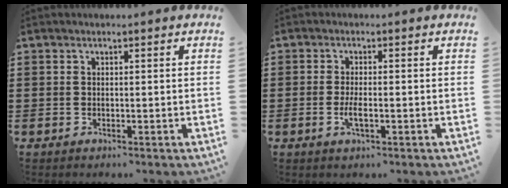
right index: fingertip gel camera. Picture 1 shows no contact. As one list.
[{"total": 2.6, "force": [-0.9, 0.5, 2.4], "torque": [-0.047, -0.005, -0.018]}]